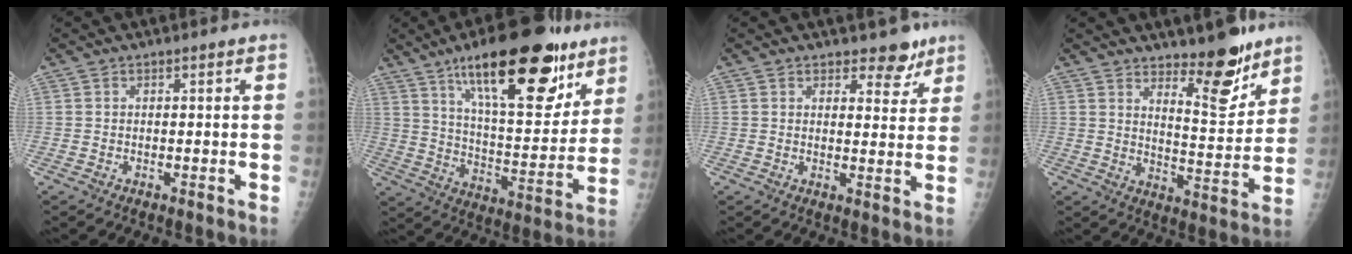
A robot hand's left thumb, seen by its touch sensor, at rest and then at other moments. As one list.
[{"total": 25.5, "force": [15.1, 9.1, 18.4], "torque": [-0.241, -0.052, 0.241]}, {"total": 4.9, "force": [3.7, 2.7, 1.7], "torque": [0.010, -0.023, 0.049]}, {"total": 10.7, "force": [7.9, 3.3, 6.4], "torque": [-0.068, -0.071, 0.129]}]